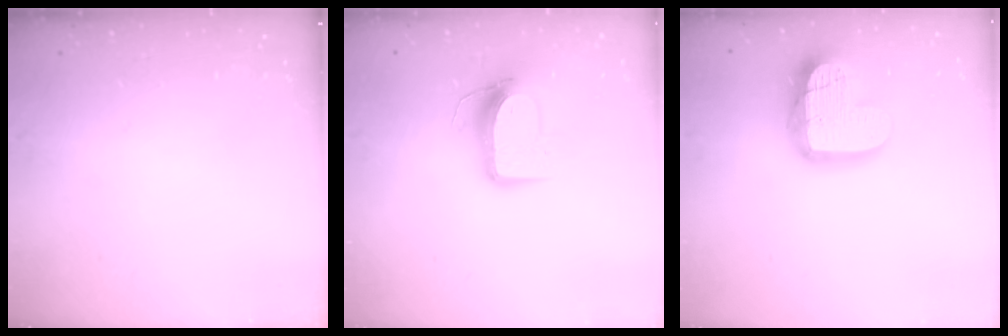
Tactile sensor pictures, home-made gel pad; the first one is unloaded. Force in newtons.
{"total": 10.8, "press": 10.8, "slide": 1.0}
{"total": 16.9, "press": 16.9, "slide": 1.3}